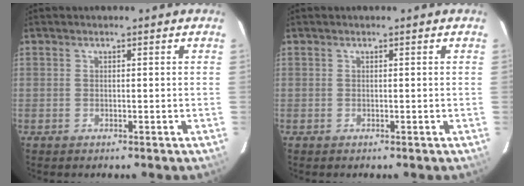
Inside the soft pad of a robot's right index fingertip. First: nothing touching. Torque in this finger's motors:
{"motor_torque": [2.14, 0.00, -0.03, -0.01]}